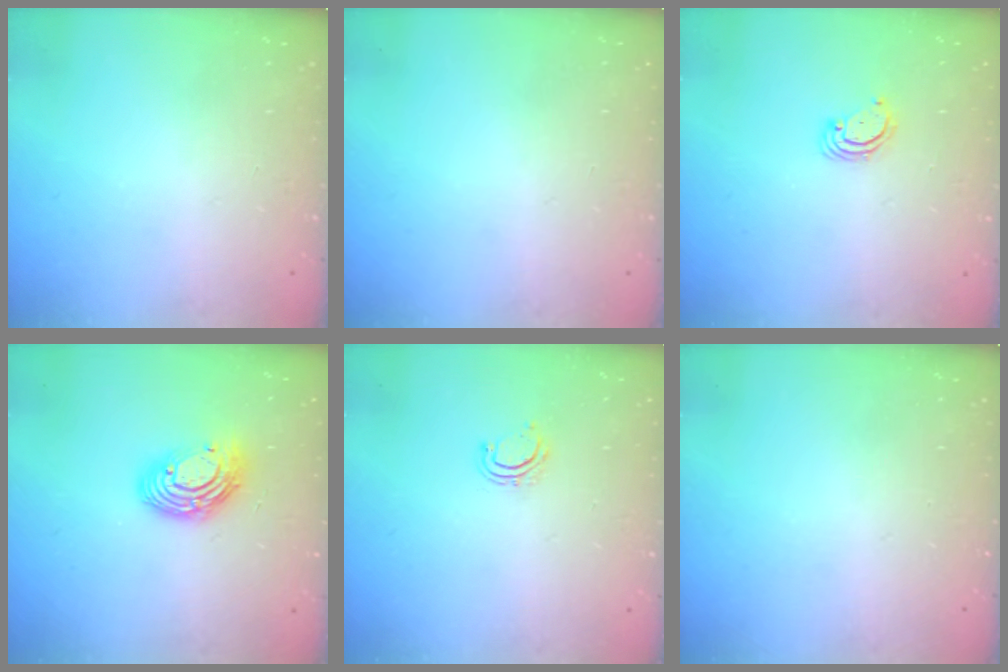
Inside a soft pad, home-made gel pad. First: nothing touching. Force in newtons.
{"total": 0.0}
{"total": 3.5, "press": 3.5, "slide": 0.3}
{"total": 11.2, "press": 11.2, "slide": 1.0}
{"total": 5.0, "press": 4.8, "slide": 1.2}
{"total": 0.0}